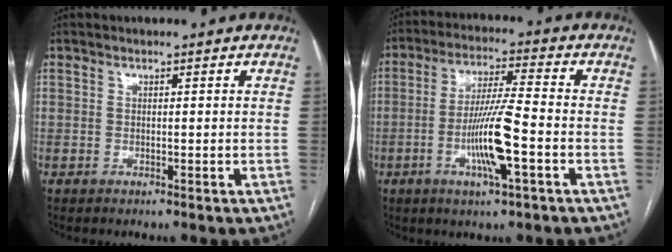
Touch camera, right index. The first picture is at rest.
{"total": 10.3, "force": [-3.2, 0.2, 9.8], "torque": [-0.189, -0.006, -0.060]}